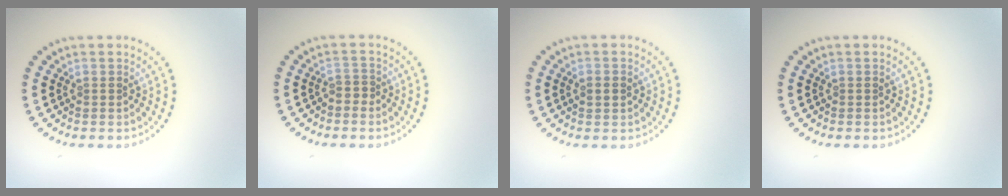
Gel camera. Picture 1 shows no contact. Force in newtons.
{"total": 1.0, "press": 0.6, "slide": 0.8}
{"total": 1.6, "press": 1.6, "slide": 0.2}
{"total": 0.0}